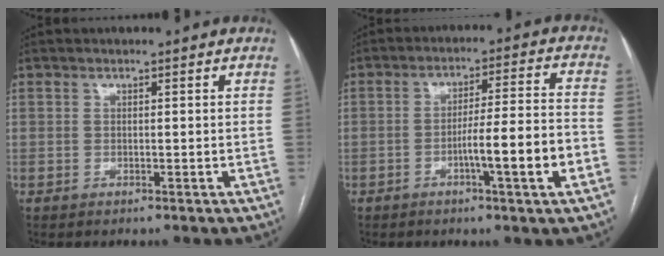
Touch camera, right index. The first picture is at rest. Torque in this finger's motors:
{"motor_torque": [1.30, -0.38, 0.38, 0.13]}